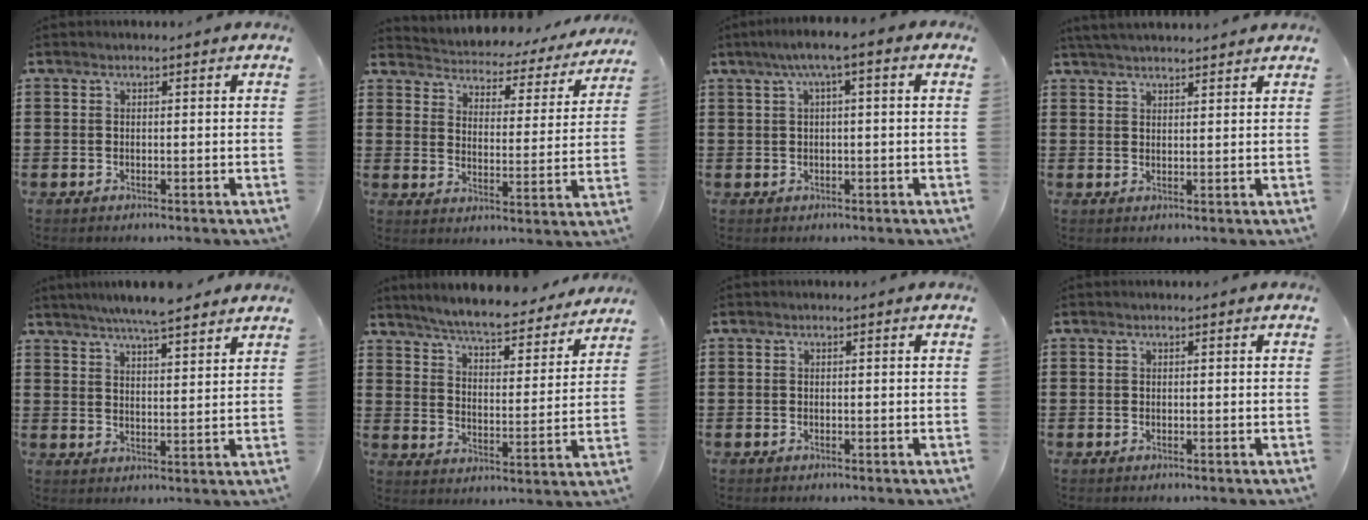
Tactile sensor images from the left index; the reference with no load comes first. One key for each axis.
{"total": 2.9, "fx": 2.9, "fy": 0.6, "fz": 0.0, "tx": -0.023, "ty": -0.029, "tz": 0.040}
{"total": 3.5, "fx": 0.5, "fy": 0.3, "fz": 3.4, "tx": -0.065, "ty": 0.004, "tz": 0.005}
{"total": 3.3, "fx": 3.2, "fy": 0.0, "fz": 0.7, "tx": -0.023, "ty": -0.004, "tz": 0.061}
{"total": 5.4, "fx": 5.0, "fy": 0.0, "fz": 1.9, "tx": -0.053, "ty": -0.013, "tz": 0.089}
{"total": 6.2, "fx": 5.9, "fy": -0.2, "fz": 1.8, "tx": -0.062, "ty": -0.043, "tz": 0.100}
{"total": 0.0}
{"total": 0.0}